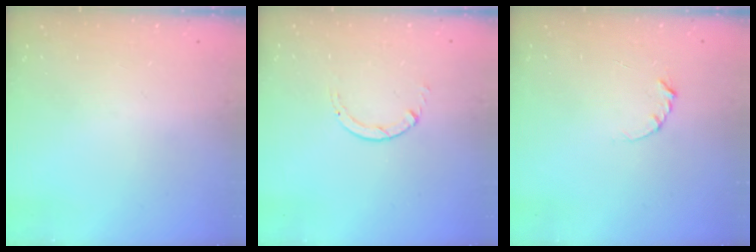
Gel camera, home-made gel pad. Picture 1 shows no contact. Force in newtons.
{"total": 0.6, "press": 0.5, "slide": 0.1}
{"total": 2.9, "press": 2.9, "slide": 0.3}